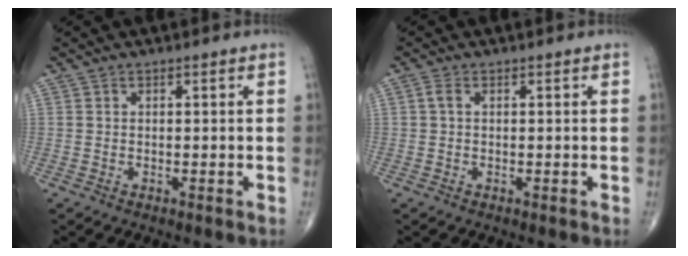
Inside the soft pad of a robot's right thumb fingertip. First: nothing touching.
{"total": 1.2, "force": [0.2, 0.7, 1.0], "torque": [-0.024, 0.006, 0.003]}